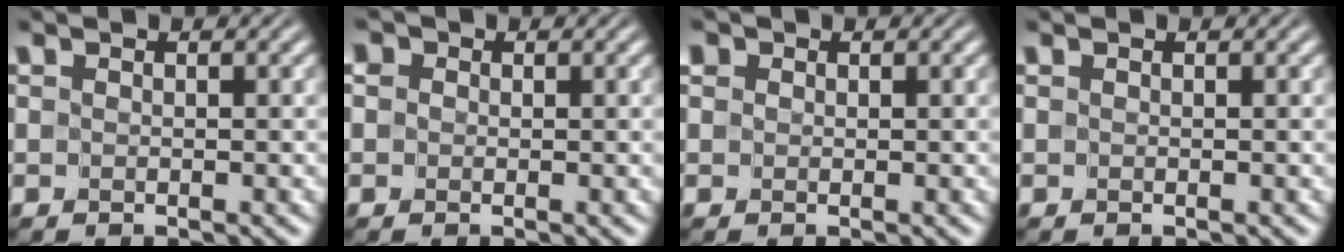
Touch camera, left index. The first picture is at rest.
{"total": 2.1, "force": [0.6, 1.8, 0.9], "torque": [0.000, 0.011, -0.017]}
{"total": 1.4, "force": [0.5, 1.2, 0.4], "torque": [0.001, 0.008, -0.008]}
{"total": 0.0}